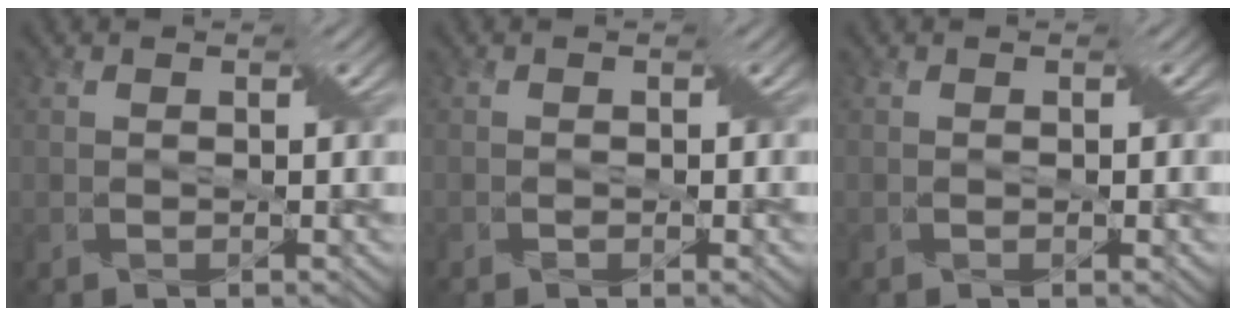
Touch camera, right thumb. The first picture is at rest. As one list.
[{"total": 1.1, "force": [-0.6, 0.6, 0.8], "torque": [-0.013, -0.001, -0.010]}, {"total": 0.9, "force": [-0.2, 0.3, 0.8], "torque": [-0.011, 0.001, -0.005]}]